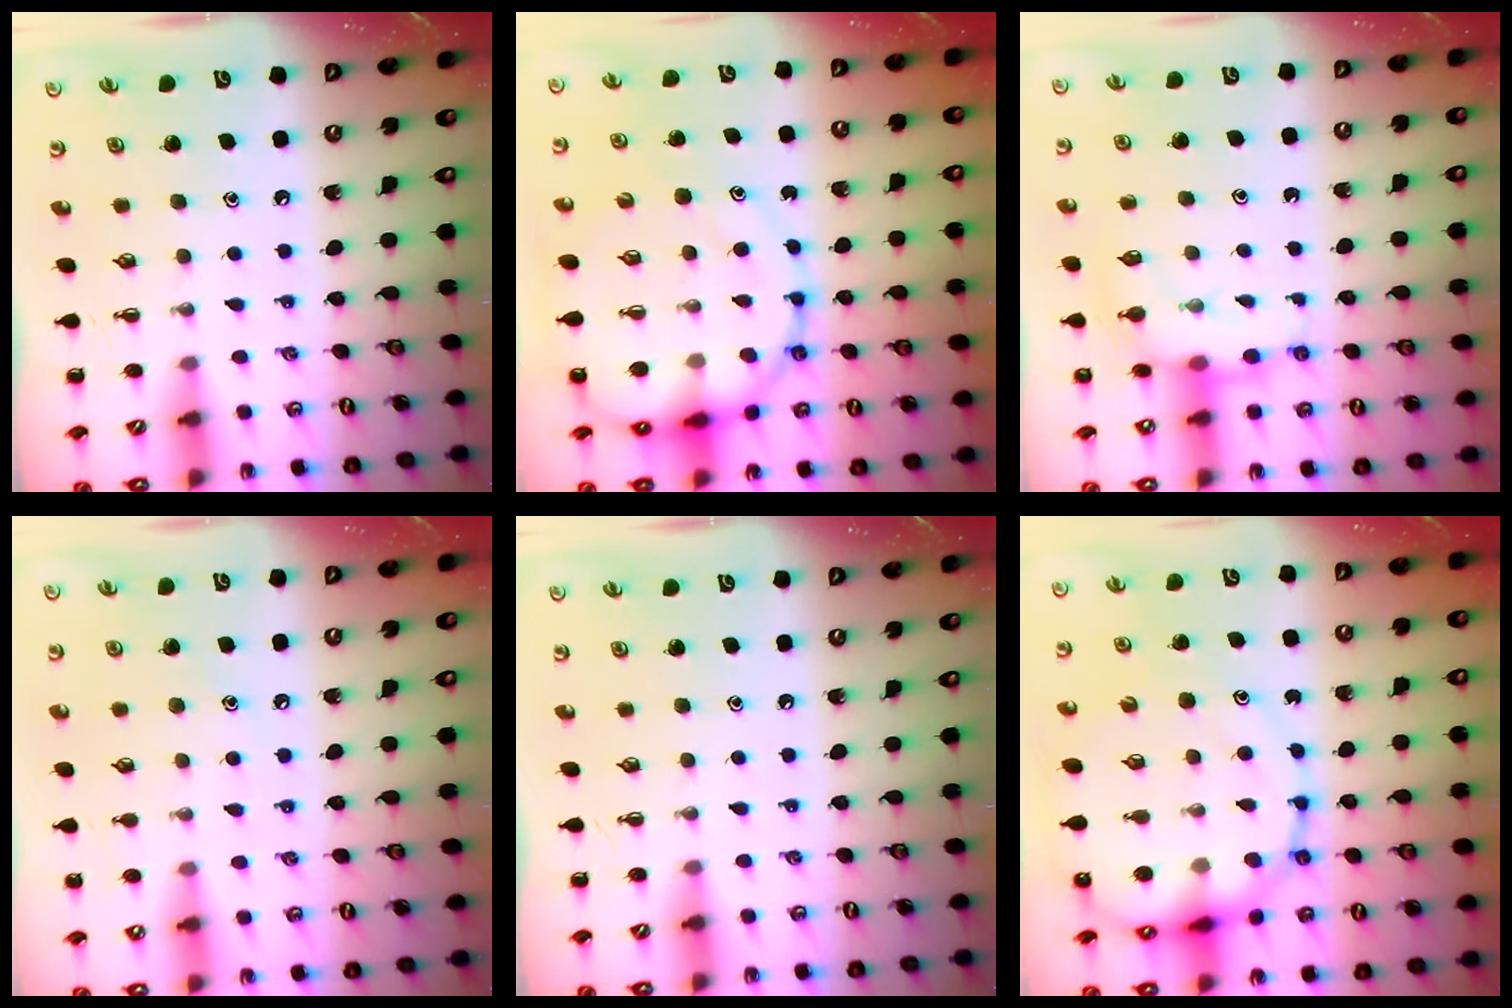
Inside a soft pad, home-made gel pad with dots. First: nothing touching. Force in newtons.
{"total": 17.2, "press": 17.0, "slide": 3.1}
{"total": 8.5, "press": 8.4, "slide": 0.7}
{"total": 6.9, "press": 6.6, "slide": 1.8}
{"total": 0.0}
{"total": 17.9, "press": 17.6, "slide": 3.0}